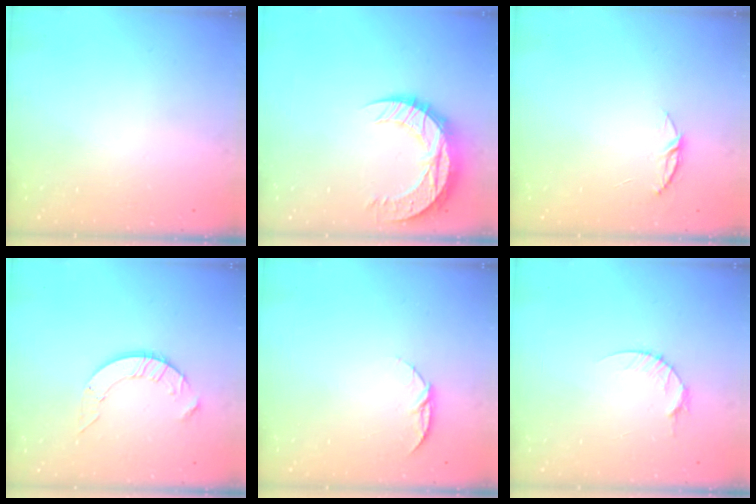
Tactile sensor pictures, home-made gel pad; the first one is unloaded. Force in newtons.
{"total": 12.8, "press": 12.8, "slide": 0.9}
{"total": 4.6, "press": 4.5, "slide": 0.4}
{"total": 7.0, "press": 7.0, "slide": 0.4}
{"total": 6.9, "press": 6.9, "slide": 0.8}
{"total": 4.7, "press": 4.7, "slide": 0.6}